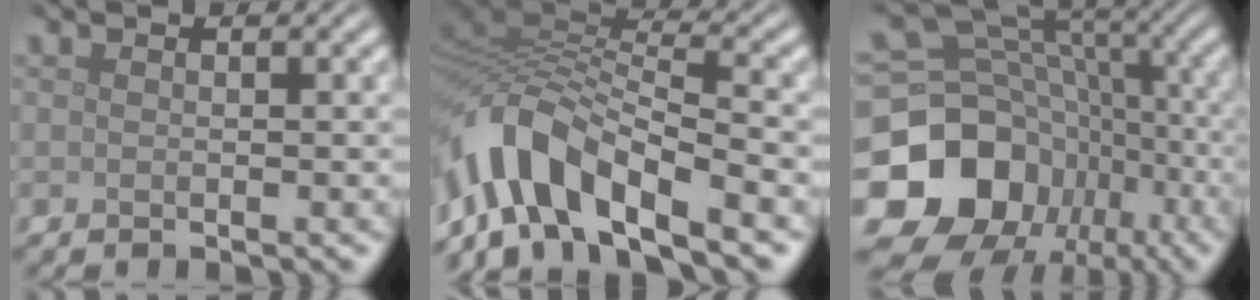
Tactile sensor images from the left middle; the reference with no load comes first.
{"total": 10.6, "force": [-5.6, 4.5, 7.8], "torque": [-0.143, 0.006, -0.109]}
{"total": 17.7, "force": [-6.5, 14.6, 7.4], "torque": [-0.163, 0.001, -0.113]}